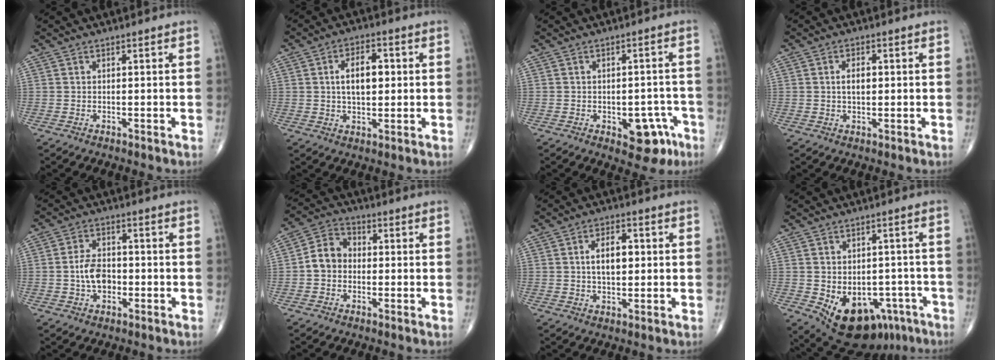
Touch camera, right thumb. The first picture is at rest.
{"total": 7.9, "force": [1.1, 4.4, 6.5], "torque": [-0.094, 0.007, 0.017]}
{"total": 7.9, "force": [-3.5, 4.5, 5.5], "torque": [-0.036, 0.025, -0.036]}
{"total": 3.4, "force": [0.4, 2.0, 2.8], "torque": [-0.047, 0.001, 0.006]}
{"total": 6.4, "force": [-1.0, 4.3, 4.6], "torque": [-0.072, 0.015, -0.022]}
{"total": 6.8, "force": [-0.6, 5.6, 3.8], "torque": [-0.053, 0.027, -0.026]}
{"total": 6.8, "force": [0.9, 3.8, 5.6], "torque": [-0.080, 0.005, 0.013]}
{"total": 15.6, "force": [-6.8, 10.3, 9.4], "torque": [-0.121, 0.021, -0.078]}